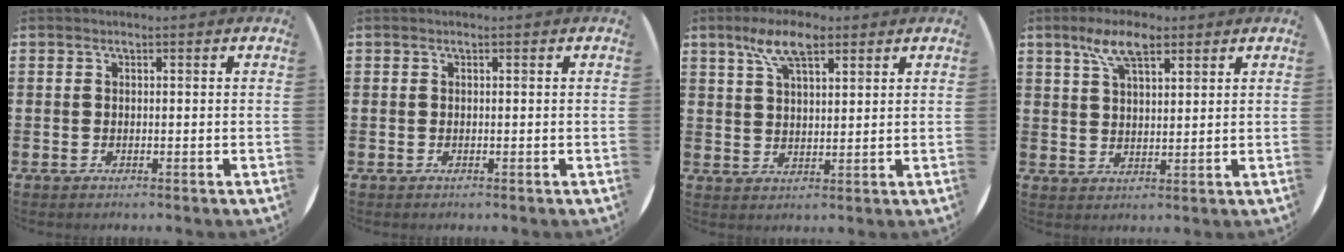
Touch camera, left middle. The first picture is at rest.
{"total": 0.0}
{"total": 6.8, "force": [4.3, 2.8, 4.6], "torque": [-0.092, 0.003, 0.075]}
{"total": 6.5, "force": [4.1, 2.7, 4.2], "torque": [-0.084, 0.004, 0.072]}